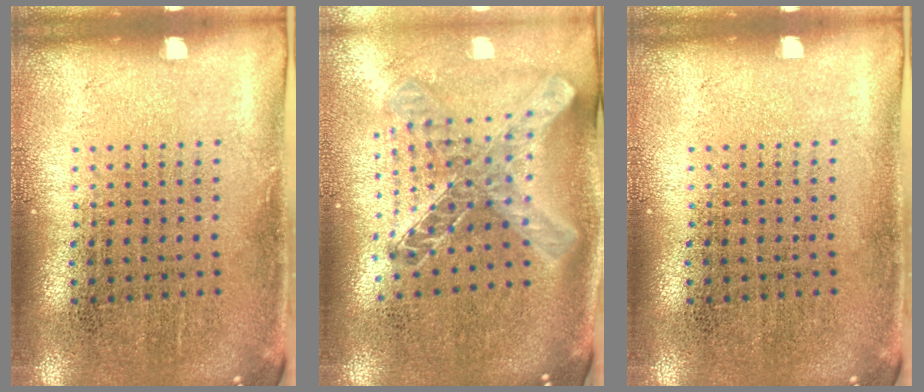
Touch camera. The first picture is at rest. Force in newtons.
{"total": 1.6, "press": 1.4, "slide": 0.8}
{"total": 0.0}